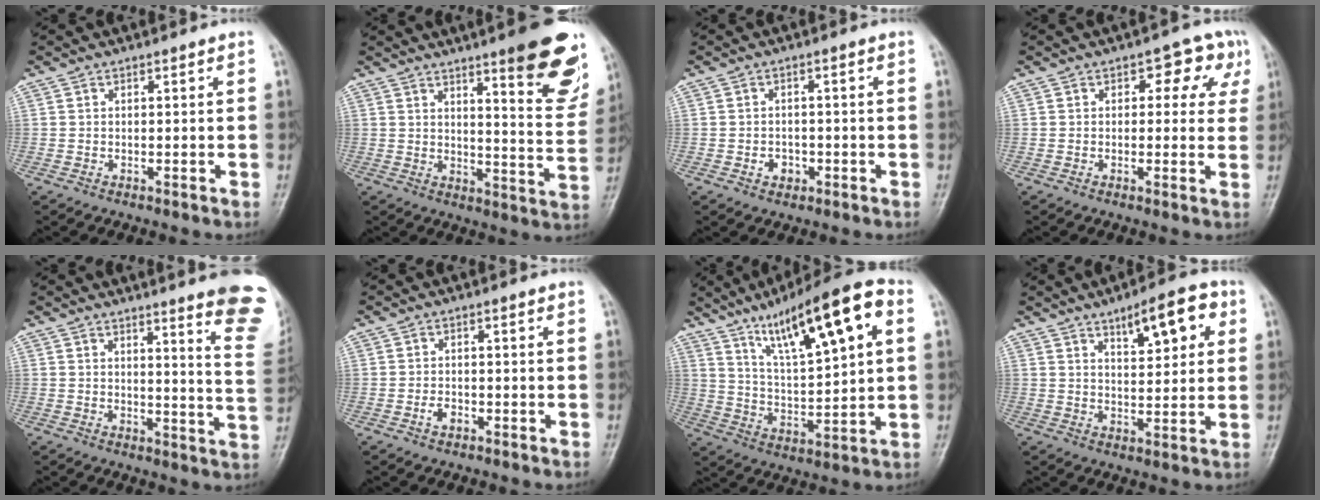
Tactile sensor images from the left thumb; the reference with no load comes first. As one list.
[{"total": 10.1, "force": [5.9, 2.1, 8.0], "torque": [-0.077, -0.030, 0.072]}, {"total": 2.5, "force": [-1.1, 2.0, 1.0], "torque": [-0.003, 0.009, -0.014]}, {"total": 6.5, "force": [2.2, 4.2, 4.5], "torque": [-0.003, 0.000, 0.014]}, {"total": 14.5, "force": [10.4, 1.1, 10.0], "torque": [-0.095, -0.081, 0.108]}, {"total": 2.1, "force": [-1.2, 1.3, 1.1], "torque": [-0.019, 0.009, -0.020]}, {"total": 18.6, "force": [8.5, 4.6, 15.9], "torque": [-0.236, -0.010, 0.145]}, {"total": 9.5, "force": [4.5, 3.5, 7.7], "torque": [-0.085, -0.015, 0.062]}]